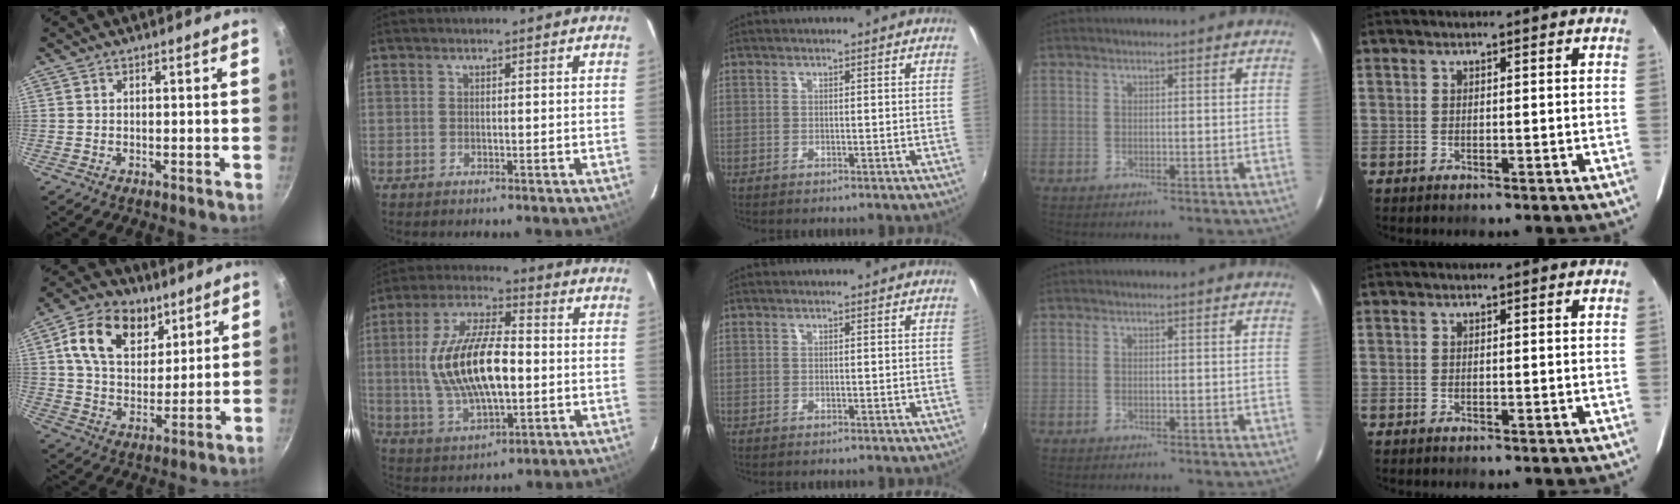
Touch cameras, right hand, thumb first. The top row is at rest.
{"thumb": {"total": 15.7, "force": [7.1, 10.7, 9.0], "torque": [-0.125, -0.021, 0.114]}, "index": {"total": 17.2, "force": [-0.5, 7.2, 15.6], "torque": [-0.308, 0.005, 0.000]}}